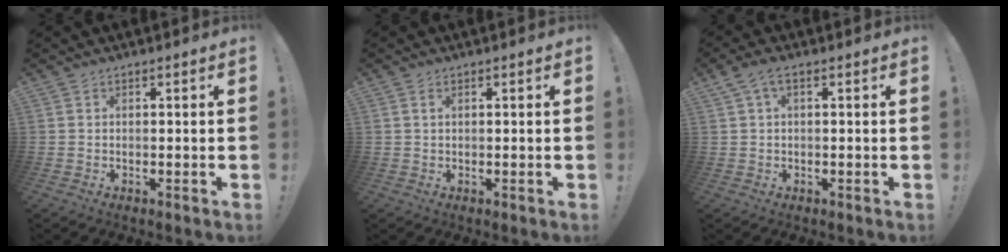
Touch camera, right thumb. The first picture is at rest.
{"total": 1.0, "force": [0.5, 0.4, 0.8], "torque": [-0.020, 0.003, 0.010]}
{"total": 3.3, "force": [1.0, 1.4, 2.8], "torque": [-0.058, 0.002, 0.019]}